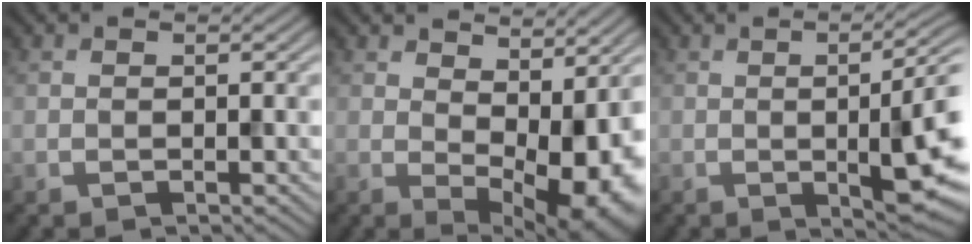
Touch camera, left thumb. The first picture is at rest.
{"total": 12.0, "force": [1.2, 5.9, 10.4], "torque": [-0.132, -0.010, 0.041]}
{"total": 9.1, "force": [-0.4, 2.5, 8.7], "torque": [-0.122, -0.007, -0.005]}